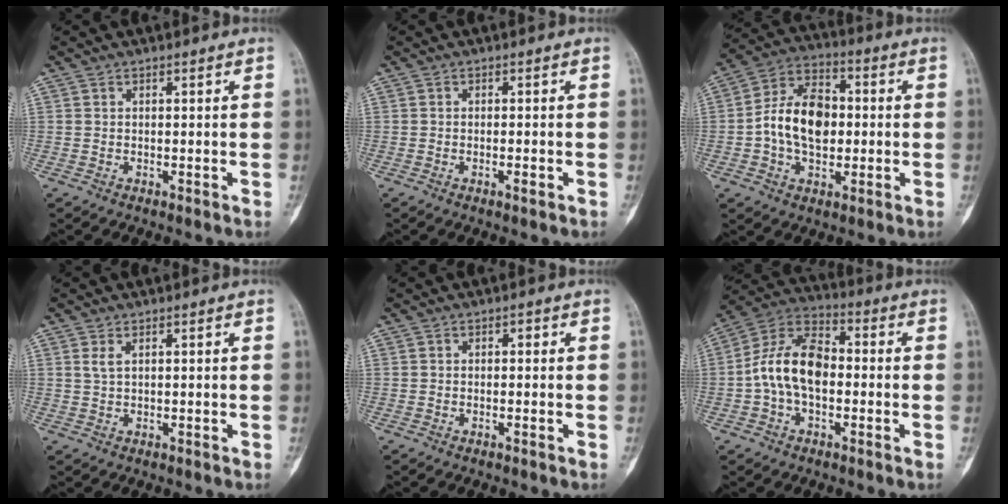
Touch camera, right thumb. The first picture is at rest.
{"total": 1.3, "force": [-0.6, 0.3, 1.1], "torque": [-0.018, 0.001, -0.008]}
{"total": 13.5, "force": [-0.5, 9.0, 10.0], "torque": [-0.159, 0.026, -0.015]}
{"total": 1.3, "force": [0.7, 0.5, 1.0], "torque": [-0.023, 0.007, 0.018]}
{"total": 0.9, "force": [0.0, 0.4, 0.8], "torque": [-0.007, 0.006, -0.001]}
{"total": 12.9, "force": [-1.2, 7.9, 10.1], "torque": [-0.182, 0.039, -0.032]}